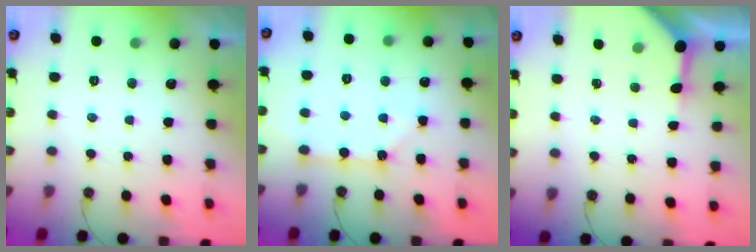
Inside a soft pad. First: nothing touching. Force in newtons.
{"total": 3.9, "press": 3.9, "slide": 0.3}
{"total": 5.0, "press": 5.0, "slide": 0.2}